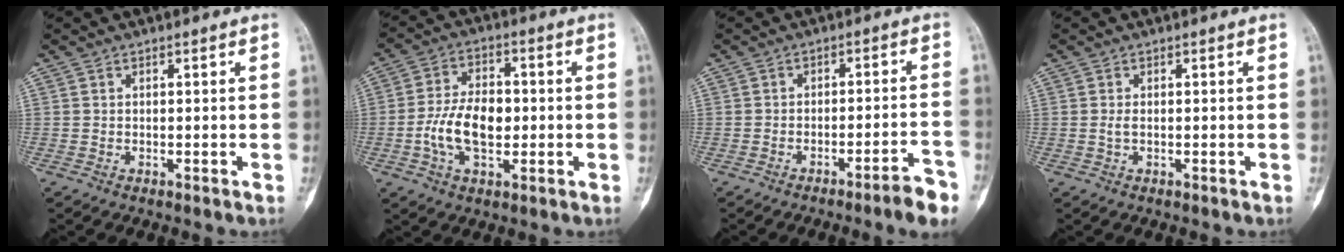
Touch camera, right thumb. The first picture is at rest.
{"total": 10.2, "force": [-1.5, 6.2, 8.0], "torque": [-0.138, 0.016, -0.032]}
{"total": 6.3, "force": [-4.2, 0.5, 4.6], "torque": [-0.065, 0.030, -0.057]}
{"total": 0.9, "force": [-0.1, 0.3, 0.8], "torque": [-0.021, -0.003, -0.001]}